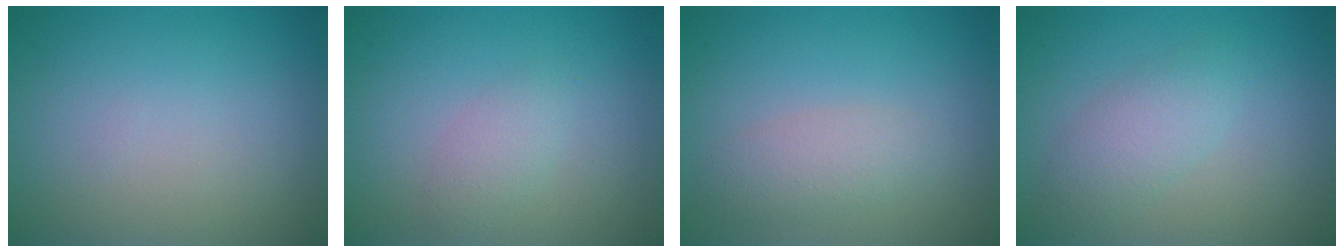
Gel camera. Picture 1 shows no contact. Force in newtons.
{"total": 1.7, "press": 1.7, "slide": 0.1}
{"total": 2.4, "press": 2.4, "slide": 0.1}
{"total": 2.8, "press": 2.8, "slide": 0.2}